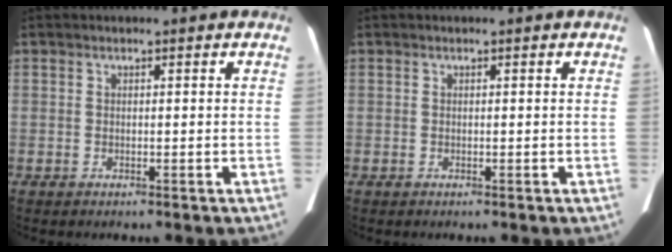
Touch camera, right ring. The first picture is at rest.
{"total": 0.0}